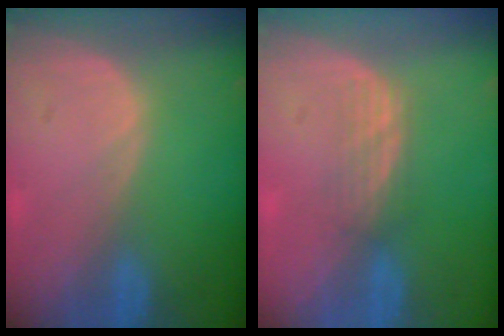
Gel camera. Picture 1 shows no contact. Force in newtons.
{"total": 2.8, "press": 2.6, "slide": 1.0}